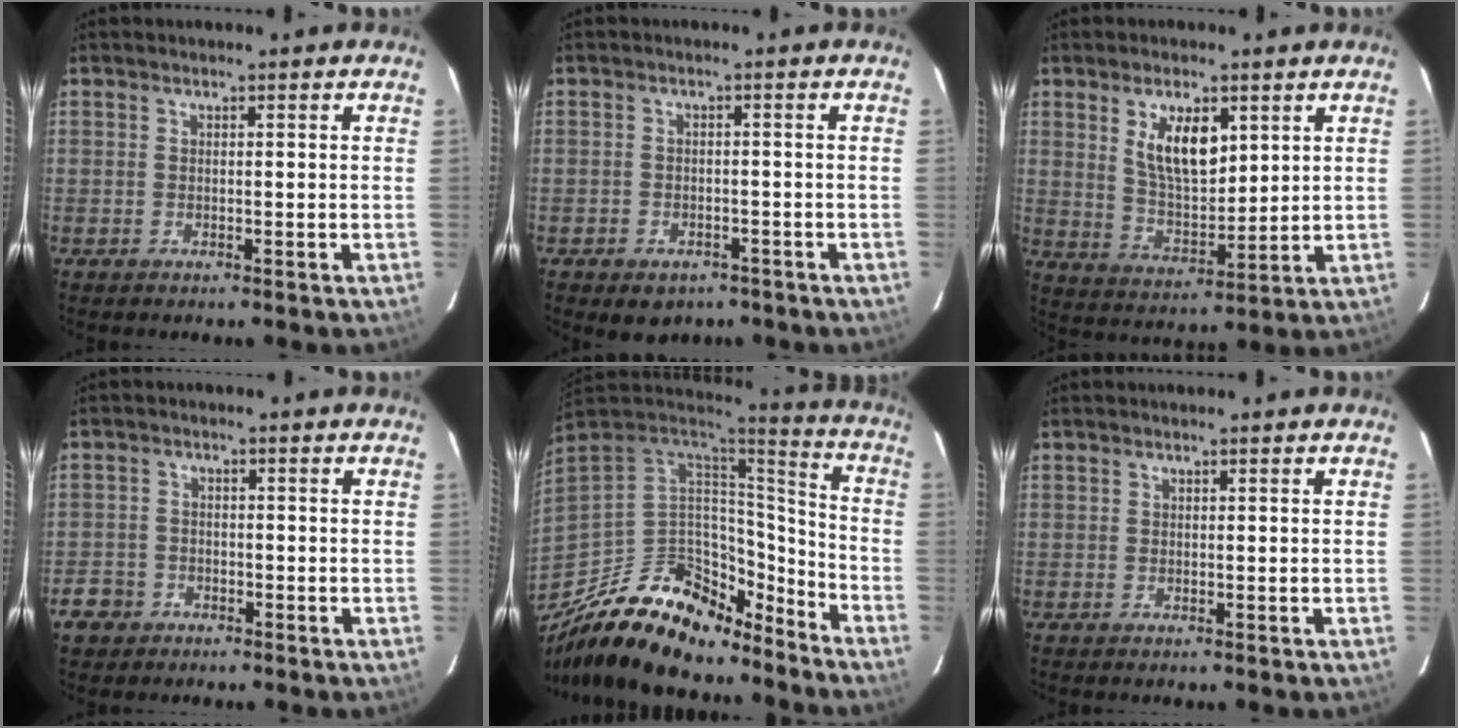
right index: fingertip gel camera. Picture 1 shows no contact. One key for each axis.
{"total": 5.9, "fx": -3.9, "fy": 3.8, "fz": 2.1, "tx": -0.044, "ty": 0.002, "tz": -0.042}
{"total": 9.6, "fx": 4.2, "fy": 4.3, "fz": 7.6, "tx": -0.135, "ty": 0.000, "tz": 0.088}
{"total": 4.9, "fx": -2.7, "fy": 3.9, "fz": 0.8, "tx": -0.030, "ty": 0.020, "tz": -0.046}
{"total": 27.0, "fx": -18.0, "fy": 13.1, "fz": 15.3, "tx": -0.301, "ty": 0.007, "tz": -0.276}
{"total": 0.0}